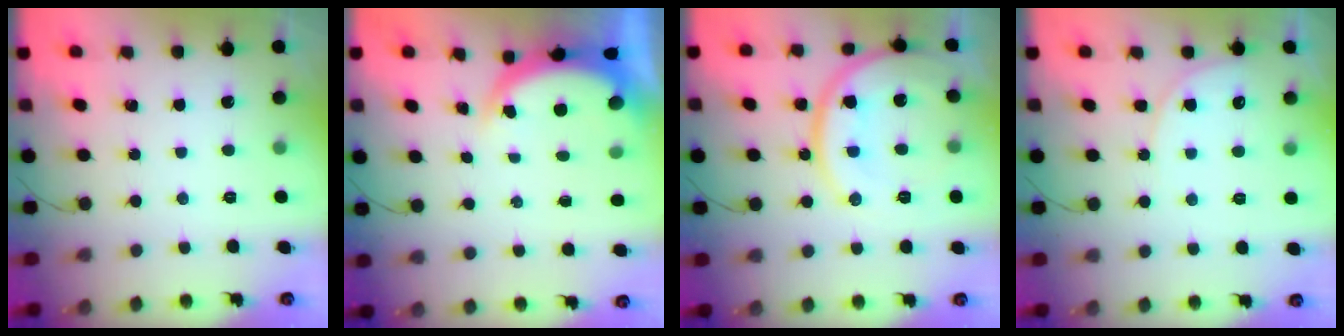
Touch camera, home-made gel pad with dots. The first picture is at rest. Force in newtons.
{"total": 4.5, "press": 4.5, "slide": 0.2}
{"total": 19.1, "press": 19.0, "slide": 2.5}
{"total": 6.1, "press": 6.1, "slide": 0.3}